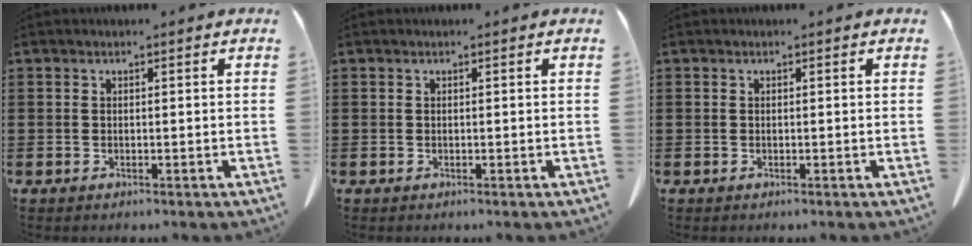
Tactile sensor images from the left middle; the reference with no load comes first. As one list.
[{"total": 0.0}, {"total": 0.0}]